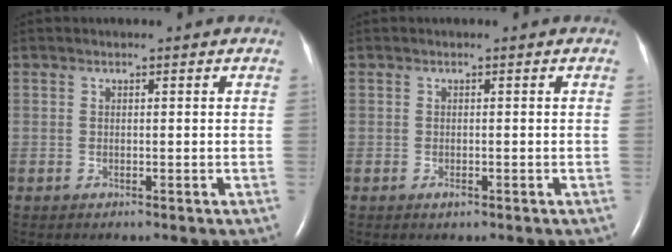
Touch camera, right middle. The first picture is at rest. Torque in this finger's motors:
{"motor_torque": [0.28, -0.26, -0.01, 0.00]}